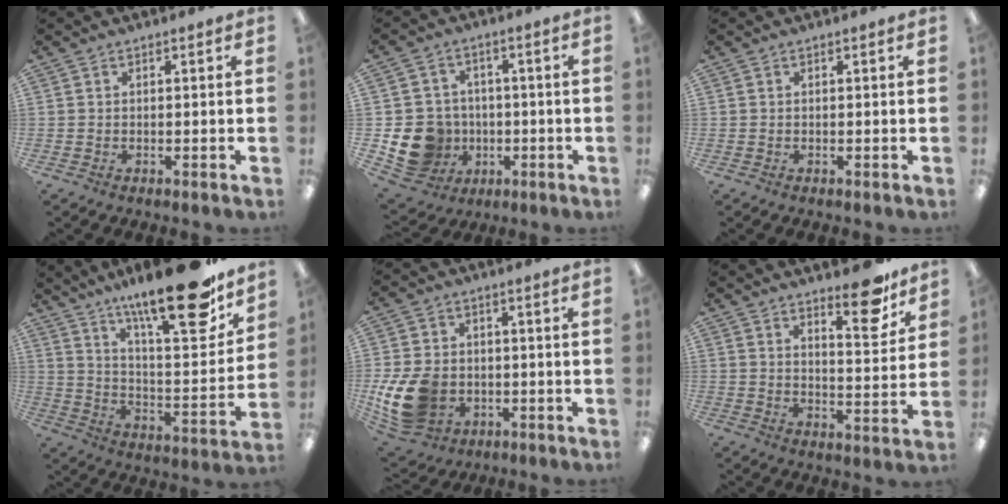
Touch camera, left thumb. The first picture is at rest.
{"total": 12.5, "force": [-2.9, 11.3, 4.5], "torque": [-0.121, 0.017, -0.041]}
{"total": 0.0}
{"total": 23.9, "force": [17.7, 5.2, 15.3], "torque": [-0.225, -0.126, 0.281]}
{"total": 13.6, "force": [-2.8, 10.6, 8.0], "torque": [-0.181, 0.007, -0.047]}
{"total": 11.6, "force": [8.8, 3.3, 6.8], "torque": [-0.076, -0.061, 0.142]}